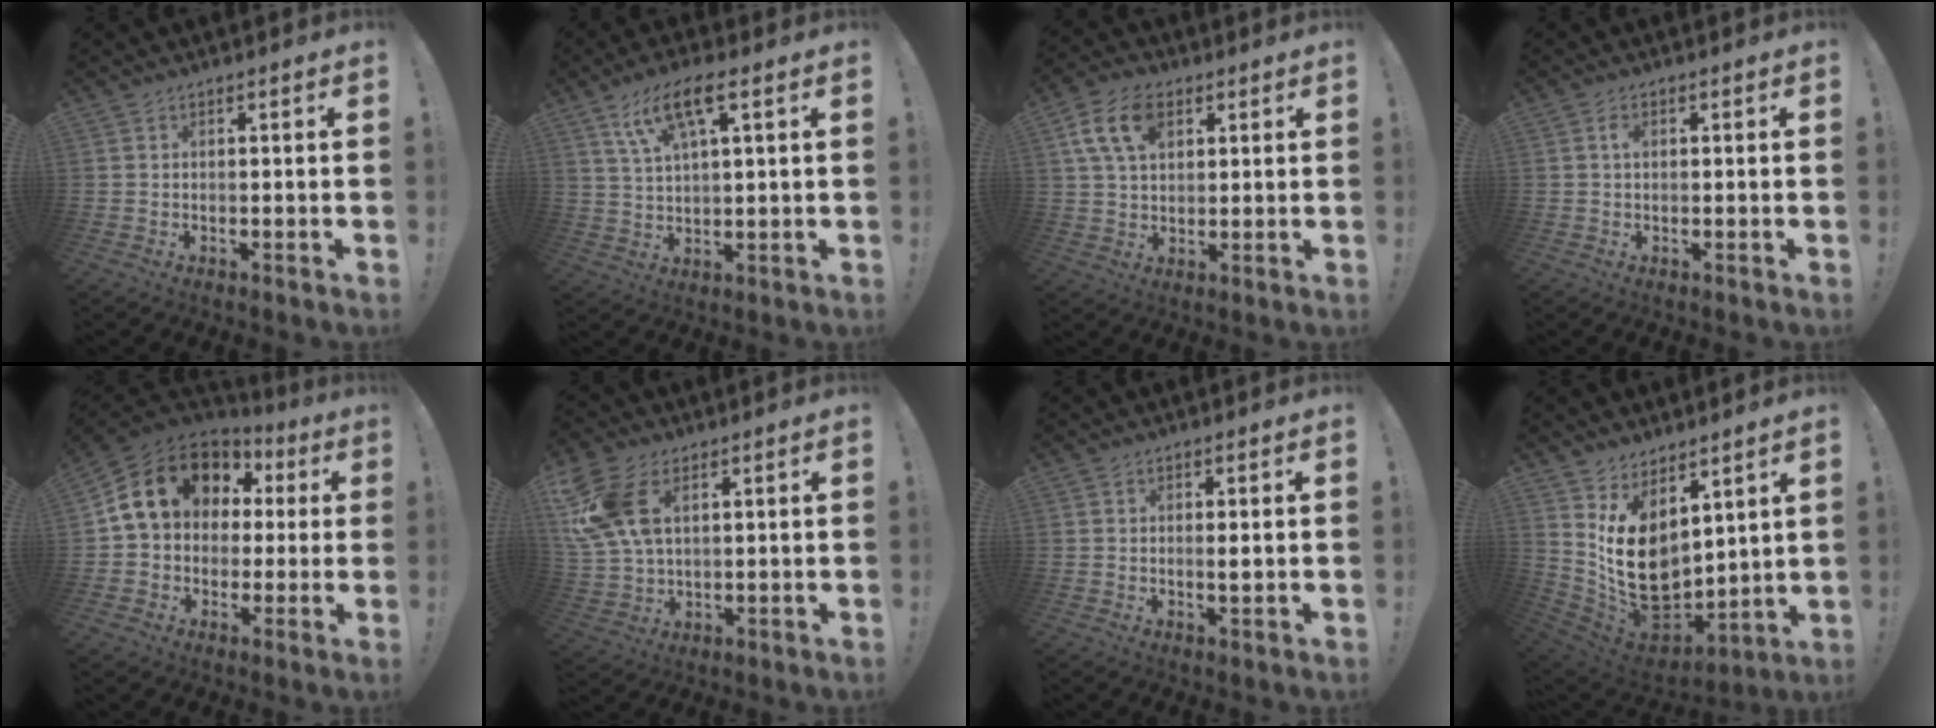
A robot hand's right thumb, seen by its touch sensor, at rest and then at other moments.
{"total": 10.3, "force": [5.0, 3.3, 8.3], "torque": [-0.155, -0.004, 0.093]}
{"total": 11.9, "force": [4.9, 7.6, 7.6], "torque": [-0.146, -0.001, 0.091]}
{"total": 1.7, "force": [0.3, 1.0, 1.3], "torque": [-0.019, 0.001, 0.003]}
{"total": 17.3, "force": [5.7, 12.9, 10.0], "torque": [-0.167, -0.007, 0.115]}
{"total": 15.1, "force": [5.3, 9.4, 10.5], "torque": [-0.218, -0.010, 0.103]}
{"total": 1.4, "force": [0.2, 0.1, 1.4], "torque": [-0.011, -0.009, 0.000]}
{"total": 16.4, "force": [3.2, 12.2, 10.6], "torque": [-0.180, -0.047, 0.076]}